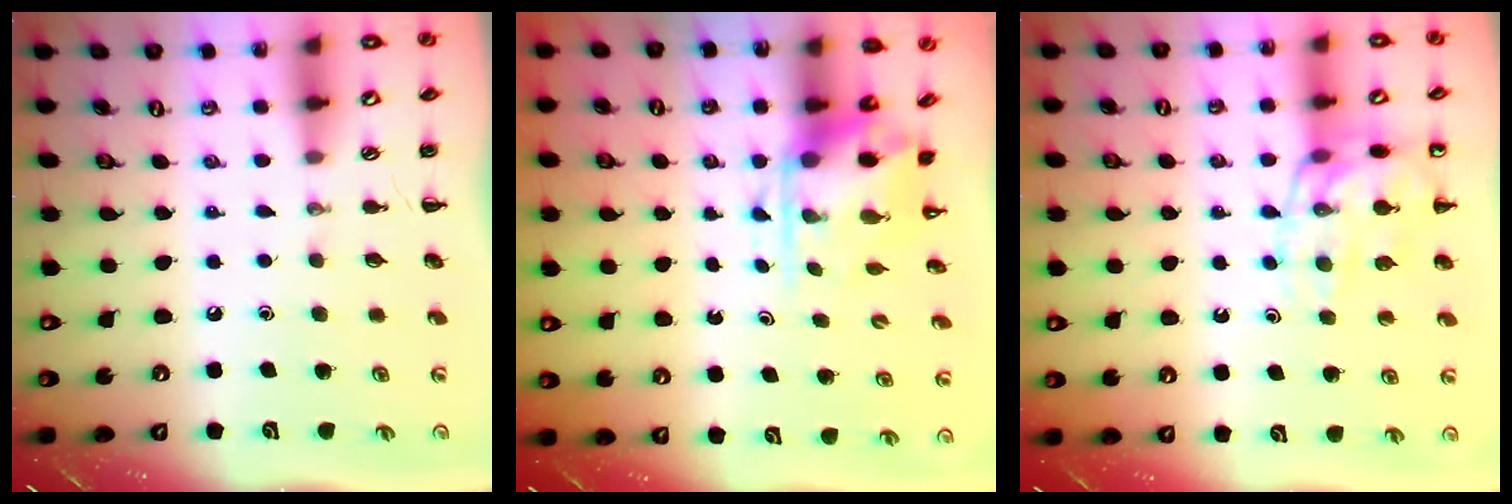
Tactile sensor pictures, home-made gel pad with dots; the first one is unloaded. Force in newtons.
{"total": 3.8, "press": 3.7, "slide": 0.9}
{"total": 13.4, "press": 13.3, "slide": 2.1}